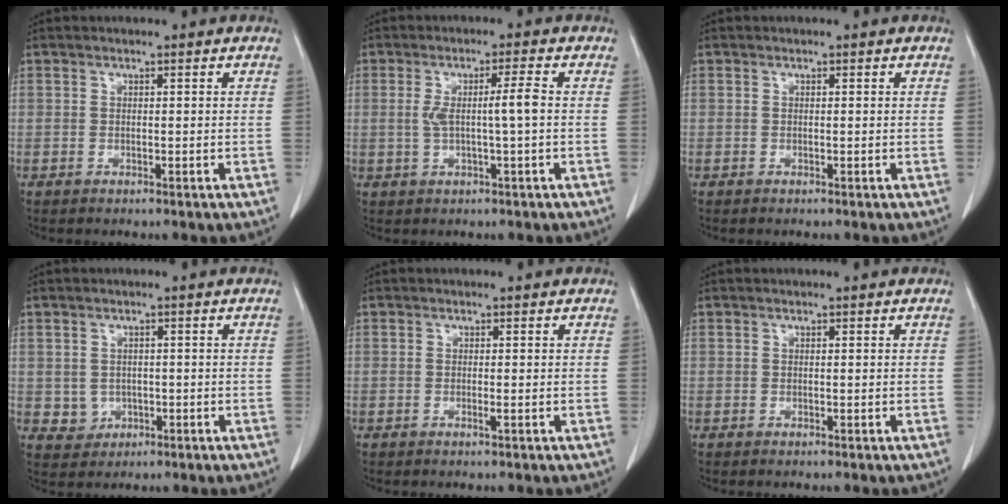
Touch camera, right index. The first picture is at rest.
{"total": 4.6, "force": [0.1, -0.3, 4.5], "torque": [-0.083, 0.007, 0.005]}
{"total": 0.0}
{"total": 3.2, "force": [-0.3, 3.1, 0.5], "torque": [0.001, 0.007, 0.006]}
{"total": 0.6, "force": [-0.2, -0.1, 0.6], "torque": [-0.009, 0.000, -0.003]}
{"total": 0.0}